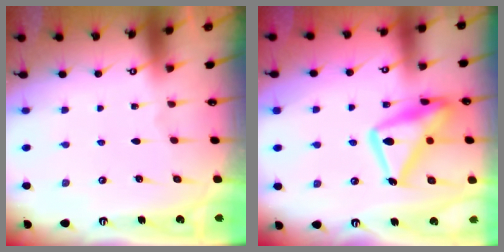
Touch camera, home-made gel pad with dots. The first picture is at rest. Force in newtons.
{"total": 18.8, "press": 18.7, "slide": 1.6}